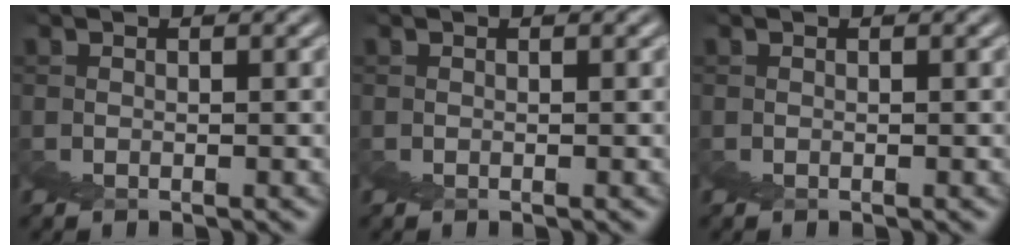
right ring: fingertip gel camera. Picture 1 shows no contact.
{"total": 0.0}
{"total": 0.0}